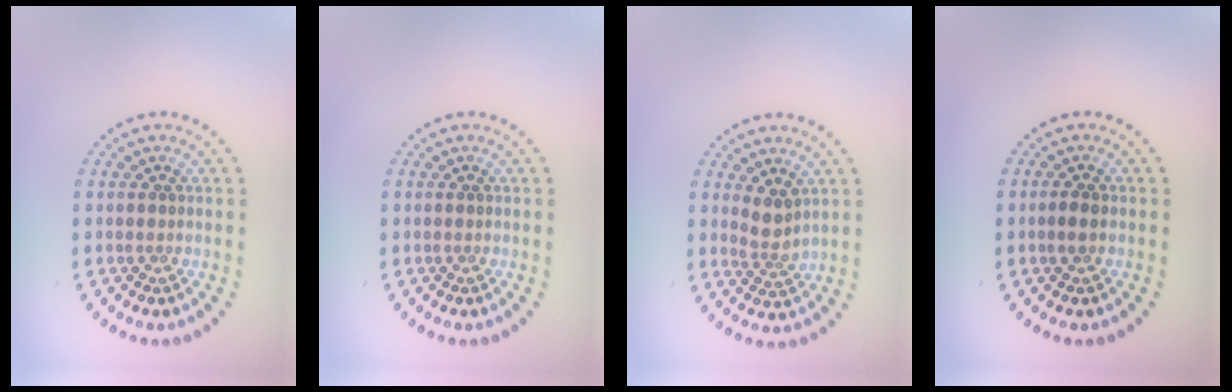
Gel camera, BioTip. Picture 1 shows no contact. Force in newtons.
{"total": 0.0}
{"total": 2.1, "press": 1.6, "slide": 1.4}
{"total": 1.2, "press": 1.2, "slide": 0.2}